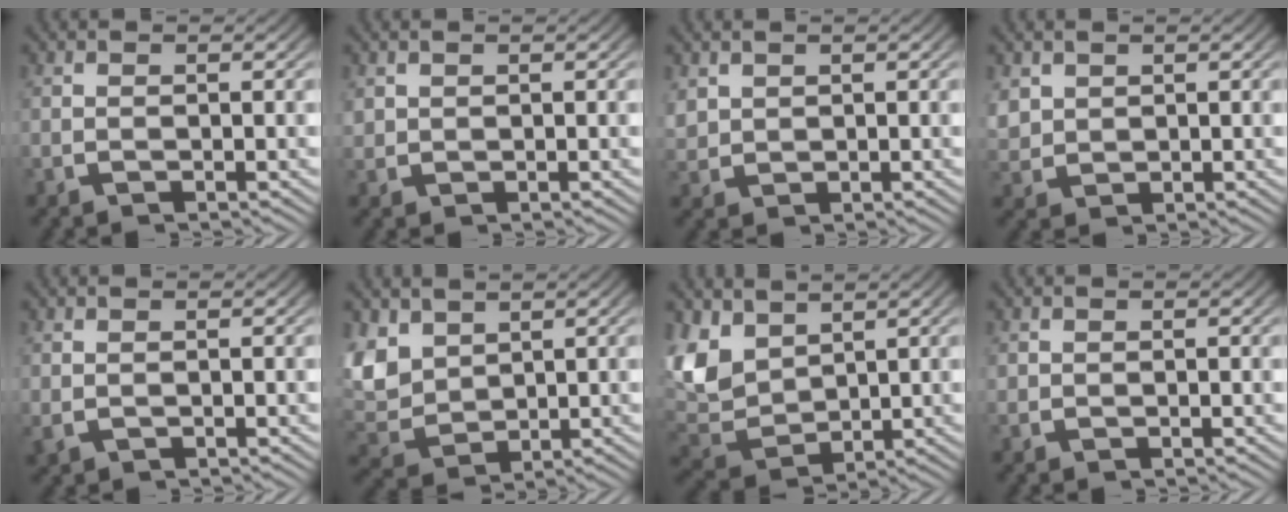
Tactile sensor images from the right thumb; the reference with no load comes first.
{"total": 1.3, "force": [0.6, 1.1, 0.4], "torque": [-0.015, -0.004, 0.018]}
{"total": 2.1, "force": [0.9, 1.7, 0.8], "torque": [-0.025, -0.005, 0.029]}
{"total": 2.9, "force": [0.8, 2.5, 1.2], "torque": [-0.040, -0.012, 0.032]}
{"total": 0.6, "force": [0.0, 0.5, 0.3], "torque": [-0.012, -0.004, 0.008]}
{"total": 6.7, "force": [0.8, 5.3, 4.1], "torque": [-0.129, -0.030, 0.038]}
{"total": 7.5, "force": [0.8, 5.7, 4.9], "torque": [-0.151, -0.030, 0.036]}
{"total": 0.8, "force": [0.4, 0.7, 0.2], "torque": [-0.006, -0.003, 0.010]}